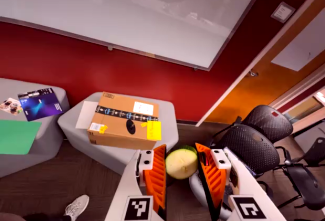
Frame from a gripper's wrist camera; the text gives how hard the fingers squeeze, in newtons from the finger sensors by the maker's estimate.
{"total": 11.2, "left": 11.7, "right": 10.7}